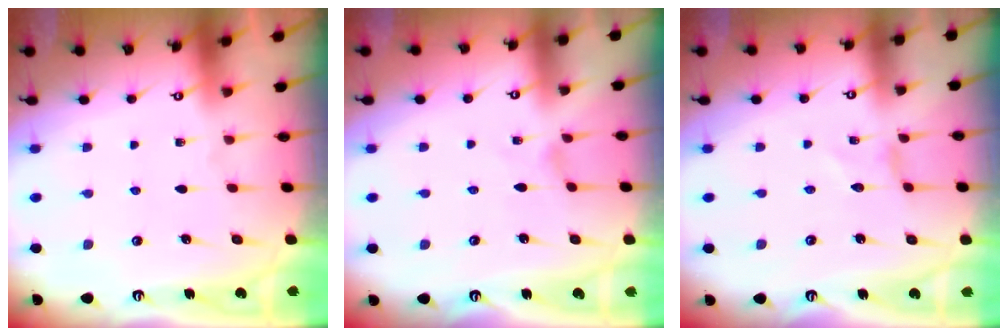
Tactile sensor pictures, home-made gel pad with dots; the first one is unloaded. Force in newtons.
{"total": 0.0}
{"total": 0.0}